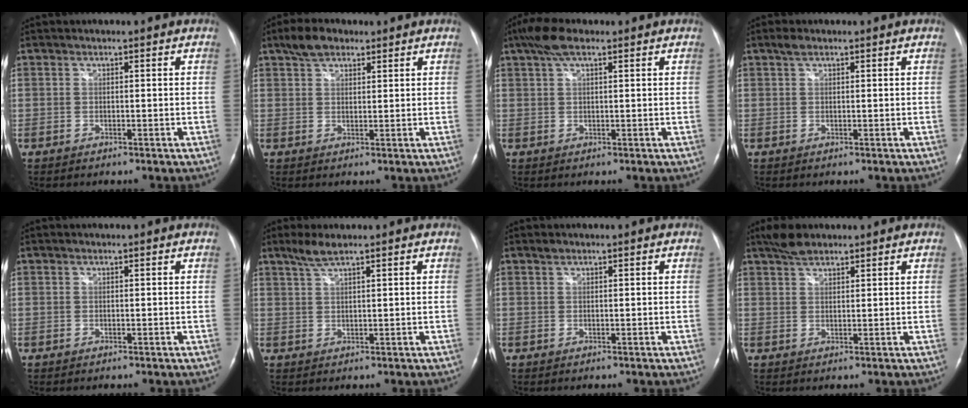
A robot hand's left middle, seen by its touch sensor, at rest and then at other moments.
{"total": 4.5, "force": [3.2, 2.2, 2.2], "torque": [-0.050, 0.015, 0.062]}
{"total": 4.8, "force": [3.1, 1.3, 3.4], "torque": [-0.075, 0.022, 0.057]}
{"total": 1.4, "force": [1.0, 0.5, 0.9], "torque": [-0.021, 0.010, 0.020]}
{"total": 0.0}
{"total": 3.0, "force": [2.4, 0.1, 1.9], "torque": [-0.050, 0.005, 0.052]}
{"total": 0.5, "force": [0.5, 0.2, 0.1], "torque": [-0.006, 0.004, 0.010]}
{"total": 3.6, "force": [3.0, 1.2, 1.6], "torque": [-0.040, 0.009, 0.057]}